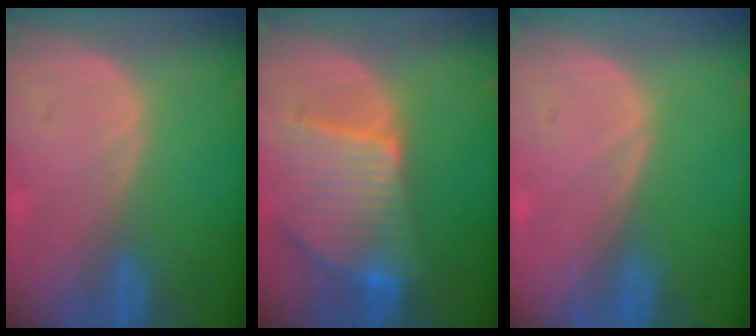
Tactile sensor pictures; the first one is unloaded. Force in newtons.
{"total": 9.5, "press": 8.3, "slide": 4.6}
{"total": 0.0}